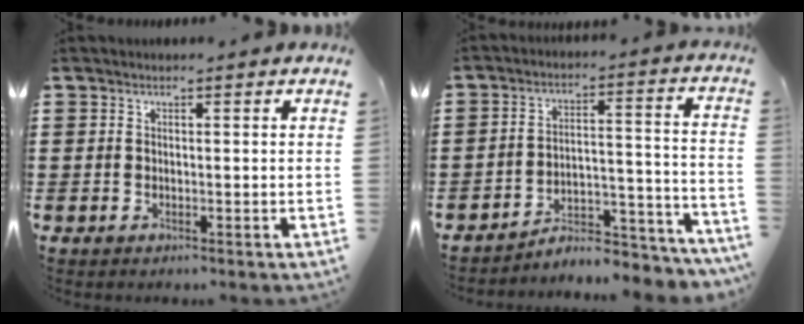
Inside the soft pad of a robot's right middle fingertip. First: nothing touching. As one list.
[{"total": 6.1, "force": [-5.9, 0.9, 1.4], "torque": [-0.018, 0.008, -0.117]}]